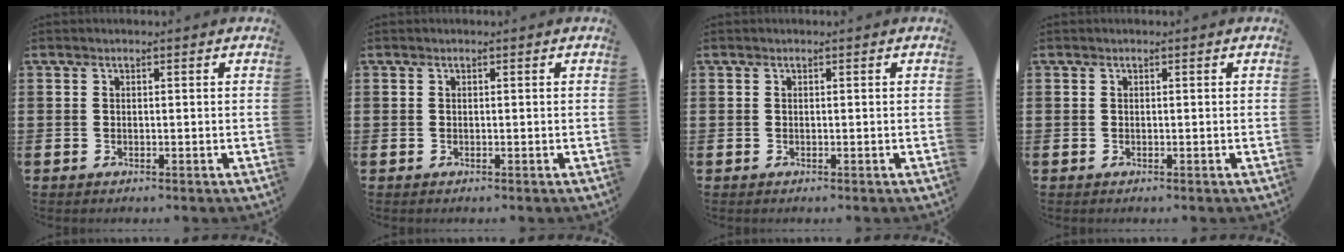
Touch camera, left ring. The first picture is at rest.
{"total": 0.0}
{"total": 0.0}
{"total": 0.0}